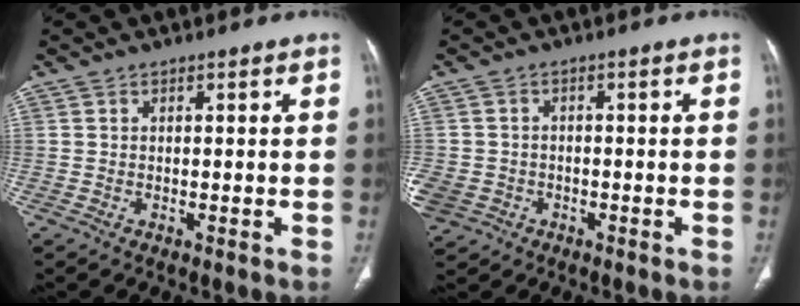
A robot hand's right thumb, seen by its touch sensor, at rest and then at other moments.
{"total": 7.2, "force": [-2.9, 6.2, 2.3], "torque": [-0.067, 0.011, -0.040]}